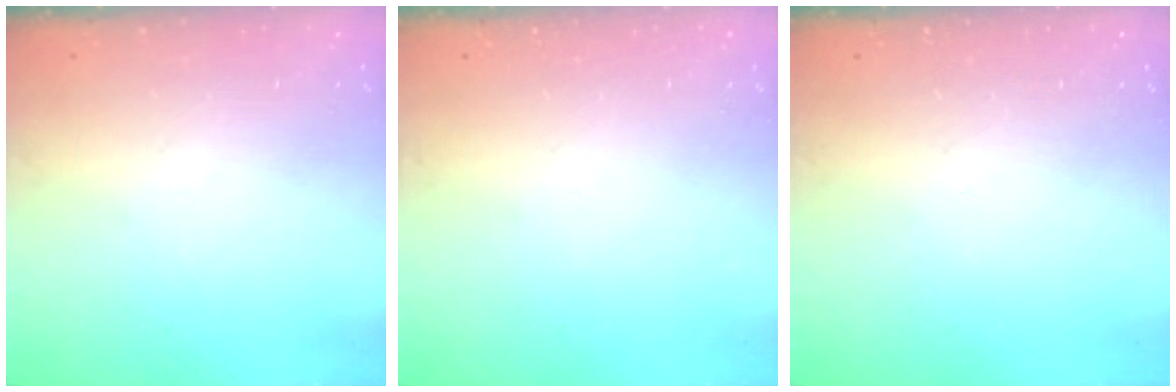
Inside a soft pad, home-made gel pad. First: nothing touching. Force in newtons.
{"total": 0.0}
{"total": 0.0}